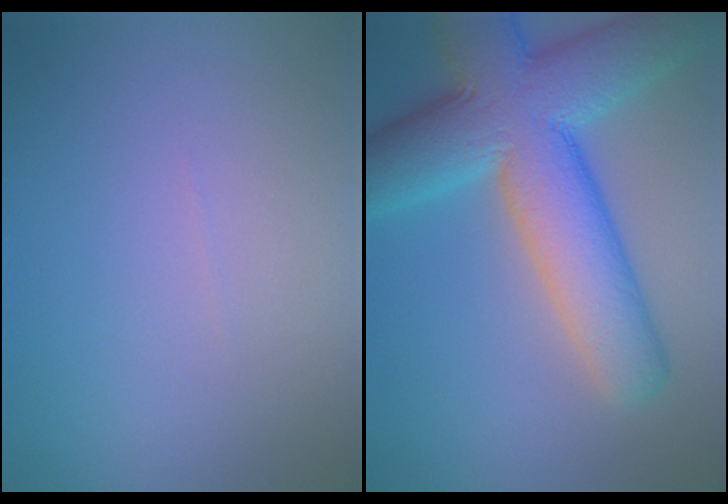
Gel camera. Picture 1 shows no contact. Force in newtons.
{"total": 12.0, "press": 12.0, "slide": 0.4}